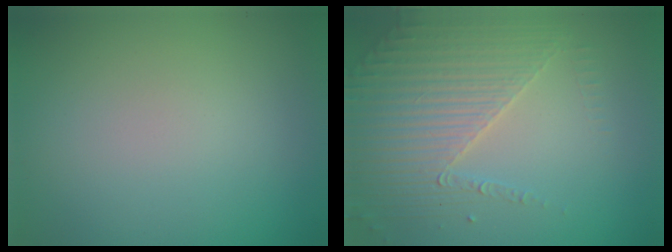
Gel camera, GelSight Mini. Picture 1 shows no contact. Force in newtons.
{"total": 4.0, "press": 3.8, "slide": 1.2}